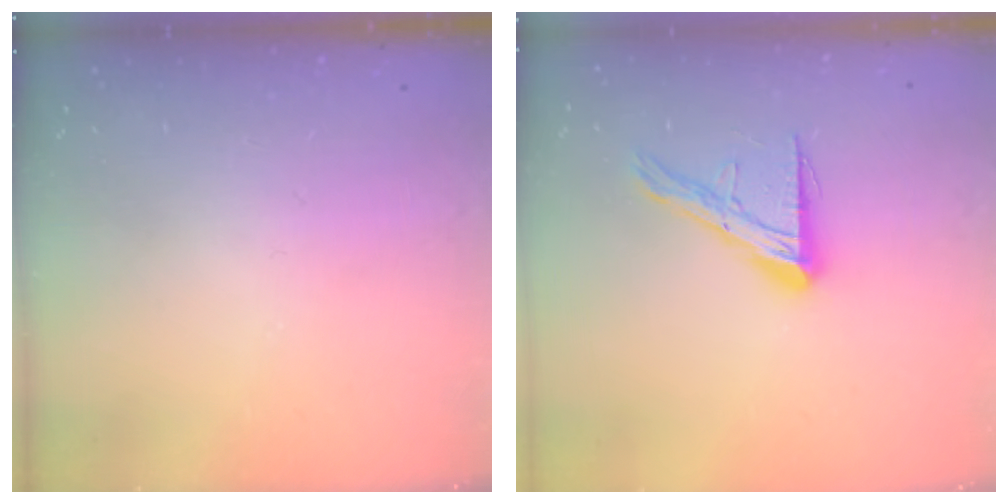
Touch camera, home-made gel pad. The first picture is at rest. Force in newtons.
{"total": 12.0, "press": 12.0, "slide": 0.9}